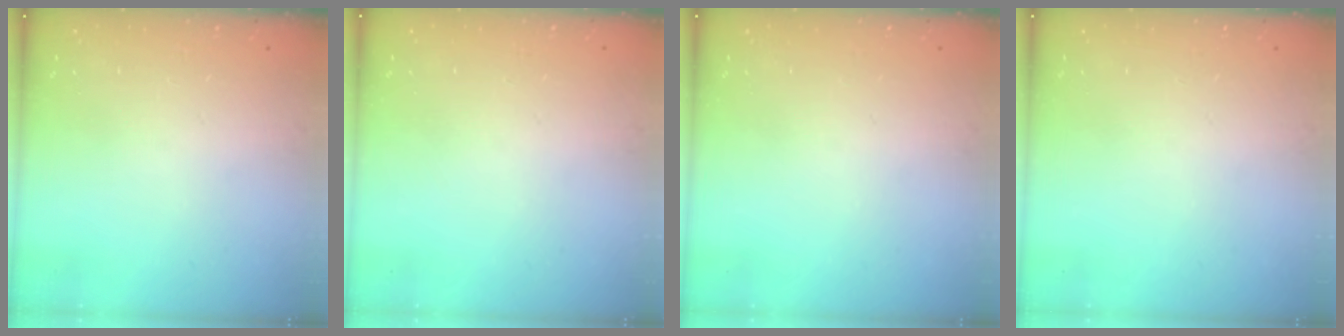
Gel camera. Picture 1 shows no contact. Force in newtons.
{"total": 0.0}
{"total": 0.0}
{"total": 0.0}